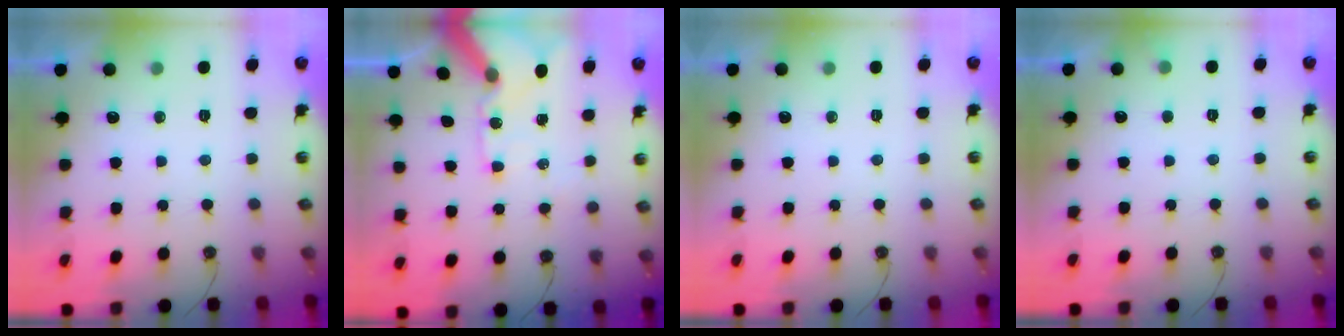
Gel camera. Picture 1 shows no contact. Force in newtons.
{"total": 12.1, "press": 12.0, "slide": 1.8}
{"total": 0.0}
{"total": 3.1, "press": 3.0, "slide": 0.3}